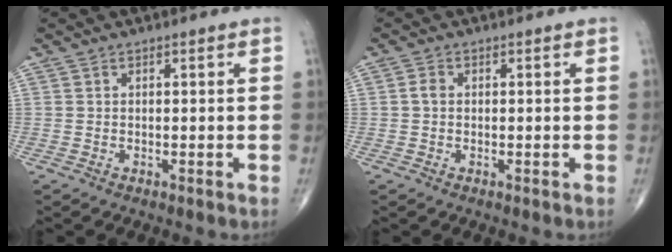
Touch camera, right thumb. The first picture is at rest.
{"total": 1.4, "force": [0.0, 1.1, 0.9], "torque": [-0.014, 0.003, -0.002]}